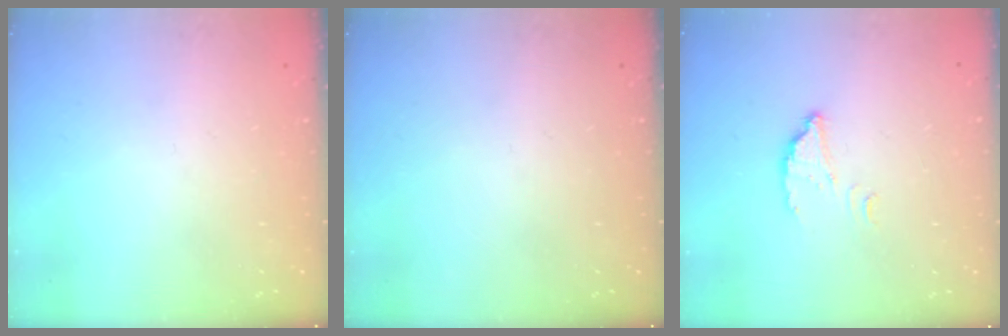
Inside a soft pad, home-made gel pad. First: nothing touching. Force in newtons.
{"total": 0.0}
{"total": 2.5, "press": 2.5, "slide": 0.2}